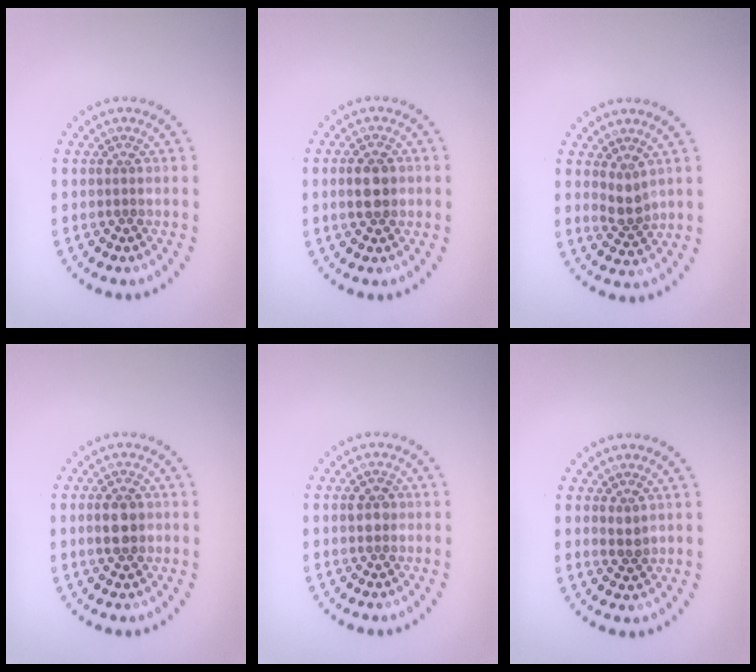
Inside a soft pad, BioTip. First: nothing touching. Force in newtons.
{"total": 2.9, "press": 2.9, "slide": 0.1}
{"total": 2.0, "press": 1.6, "slide": 1.3}
{"total": 2.9, "press": 2.9, "slide": 0.1}
{"total": 1.6, "press": 1.5, "slide": 0.3}
{"total": 1.2, "press": 1.2, "slide": 0.3}